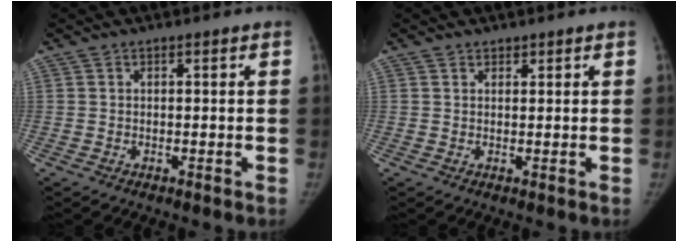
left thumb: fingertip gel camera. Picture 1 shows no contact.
{"total": 1.0, "force": [0.8, 0.5, 0.0], "torque": [0.012, -0.006, 0.009]}